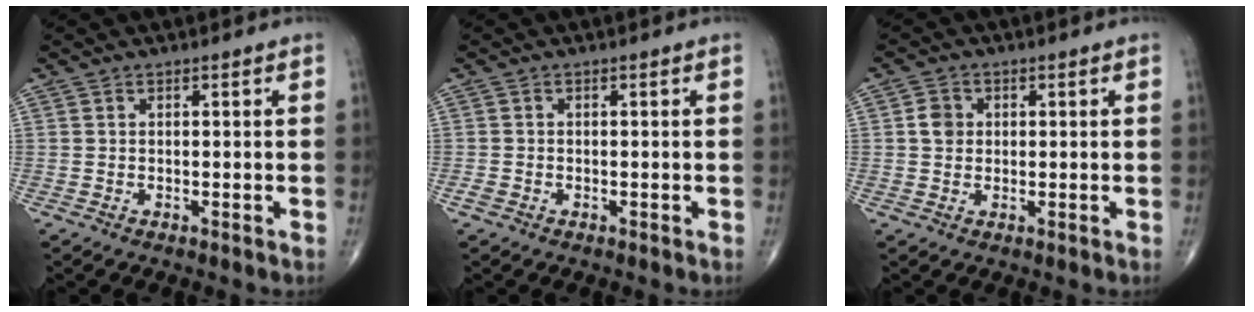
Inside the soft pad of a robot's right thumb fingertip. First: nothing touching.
{"total": 1.2, "force": [-0.6, 0.9, 0.6], "torque": [-0.015, 0.000, -0.012]}
{"total": 3.1, "force": [0.4, 2.7, 1.4], "torque": [-0.014, 0.002, 0.004]}